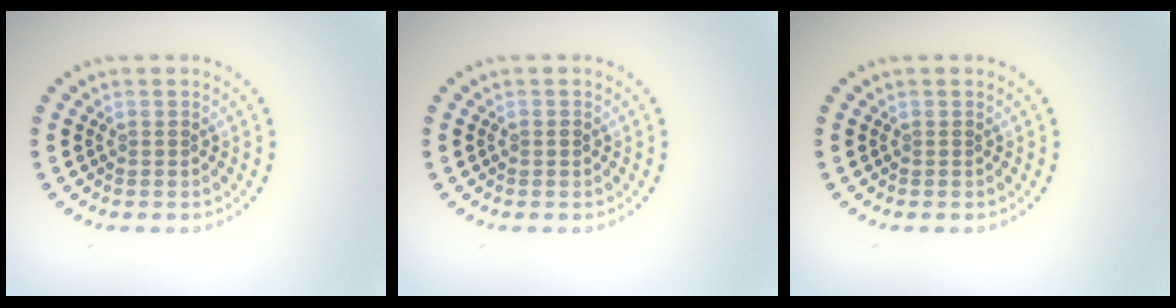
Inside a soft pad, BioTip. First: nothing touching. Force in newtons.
{"total": 0.8, "press": 0.8, "slide": 0.0}
{"total": 0.0}